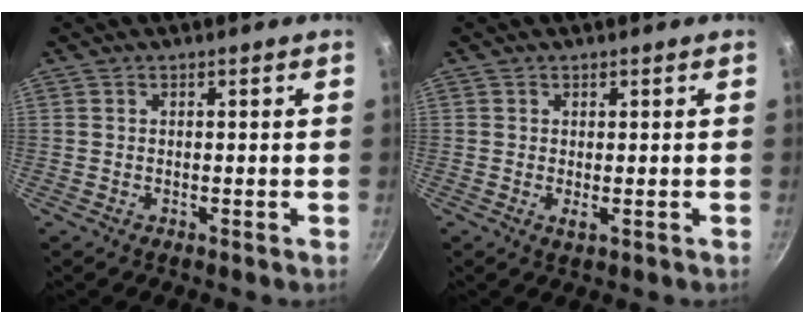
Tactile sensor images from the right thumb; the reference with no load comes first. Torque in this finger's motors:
{"motor_torque": [0.61, 0.06, -0.12, 0.00, 0.10]}